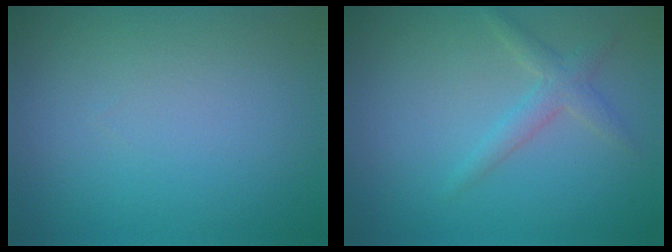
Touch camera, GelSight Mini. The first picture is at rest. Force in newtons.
{"total": 1.9, "press": 1.9, "slide": 0.1}